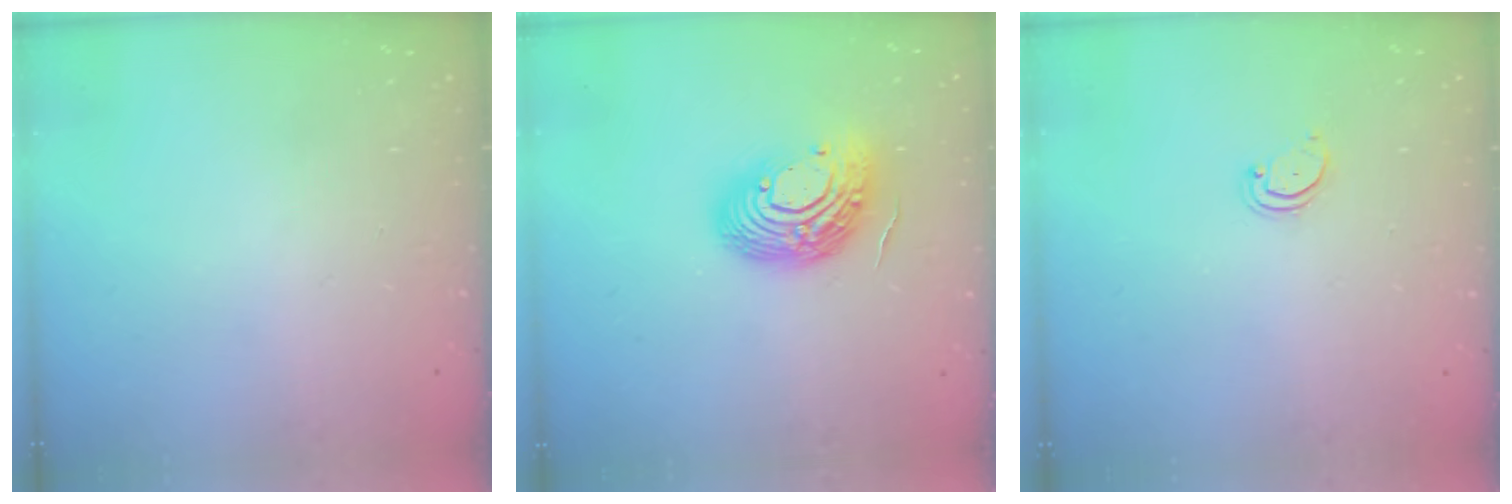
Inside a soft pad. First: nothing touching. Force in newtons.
{"total": 14.4, "press": 14.3, "slide": 1.4}
{"total": 2.2, "press": 2.2, "slide": 0.2}